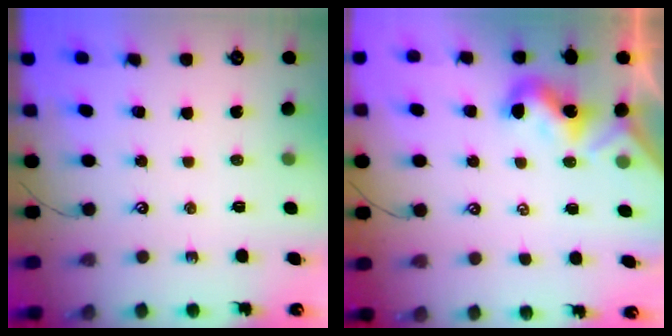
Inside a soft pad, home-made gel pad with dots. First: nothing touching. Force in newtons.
{"total": 1.8, "press": 1.8, "slide": 0.4}